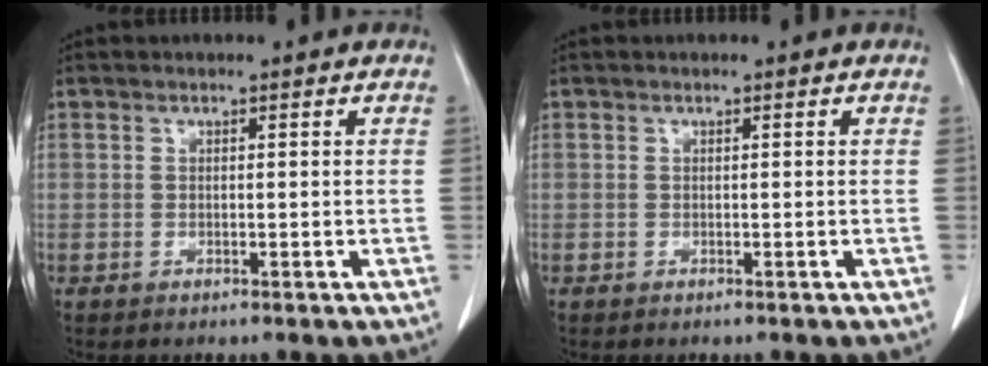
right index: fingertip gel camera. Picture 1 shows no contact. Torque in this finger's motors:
{"motor_torque": [-0.43, 0.43, -0.33, -0.08]}